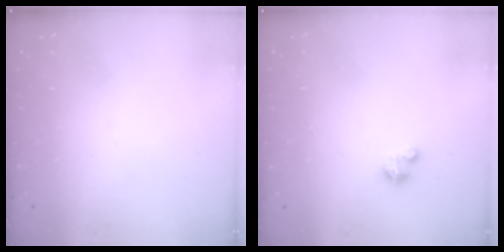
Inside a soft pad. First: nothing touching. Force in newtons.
{"total": 2.5, "press": 2.5, "slide": 0.3}